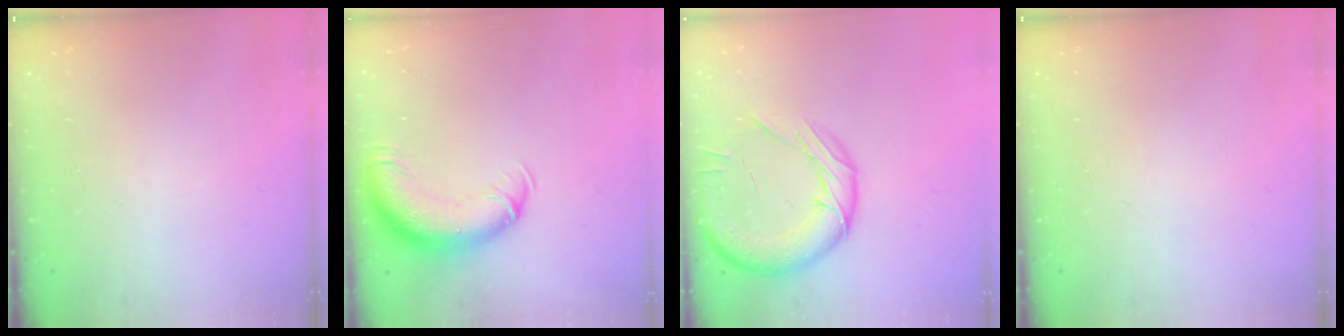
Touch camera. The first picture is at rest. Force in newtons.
{"total": 13.5, "press": 13.1, "slide": 3.5}
{"total": 15.2, "press": 15.1, "slide": 1.7}
{"total": 0.0}